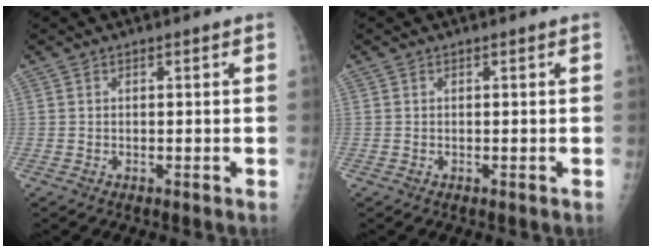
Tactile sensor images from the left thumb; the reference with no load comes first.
{"total": 0.0}